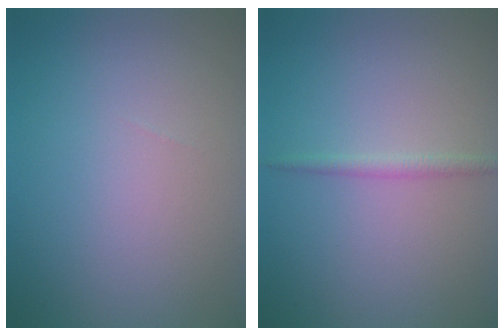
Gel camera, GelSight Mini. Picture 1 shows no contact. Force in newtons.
{"total": 1.2, "press": 1.2, "slide": 0.1}